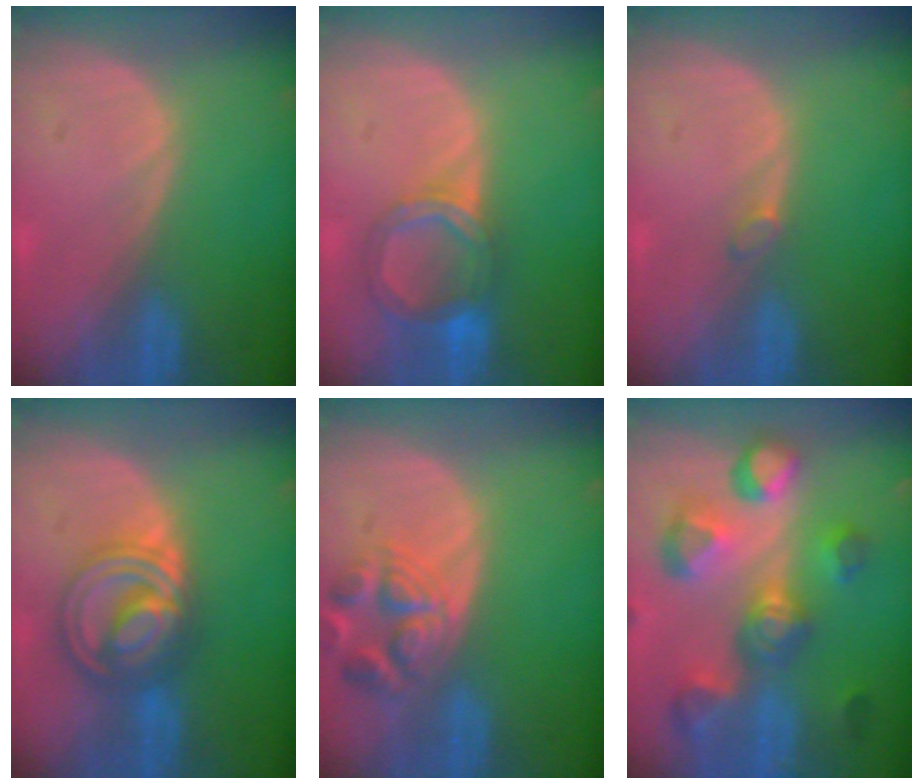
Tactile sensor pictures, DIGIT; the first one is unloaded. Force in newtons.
{"total": 6.4, "press": 5.7, "slide": 3.0}
{"total": 0.9, "press": 0.9, "slide": 0.3}
{"total": 8.0, "press": 8.0, "slide": 0.5}
{"total": 6.9, "press": 6.3, "slide": 2.8}
{"total": 11.1, "press": 9.9, "slide": 5.1}